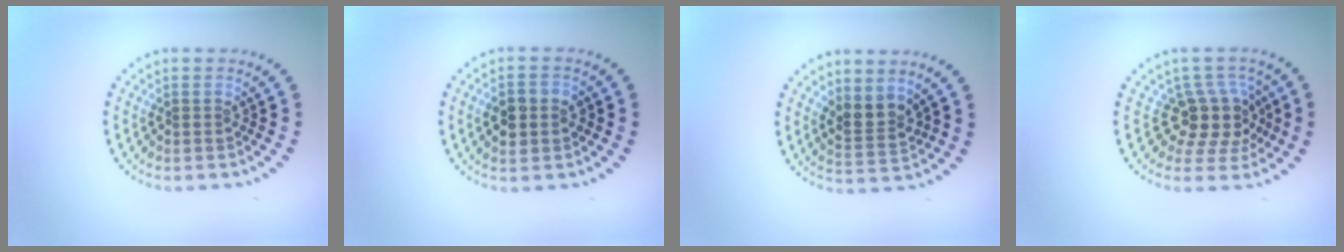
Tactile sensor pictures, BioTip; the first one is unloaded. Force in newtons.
{"total": 3.6, "press": 3.6, "slide": 0.2}
{"total": 2.5, "press": 2.2, "slide": 1.3}
{"total": 4.0, "press": 3.1, "slide": 2.5}